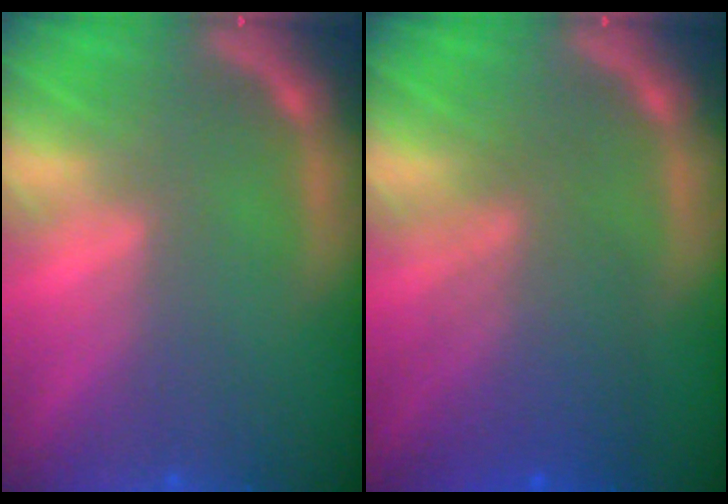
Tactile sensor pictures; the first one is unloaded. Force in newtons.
{"total": 6.0}